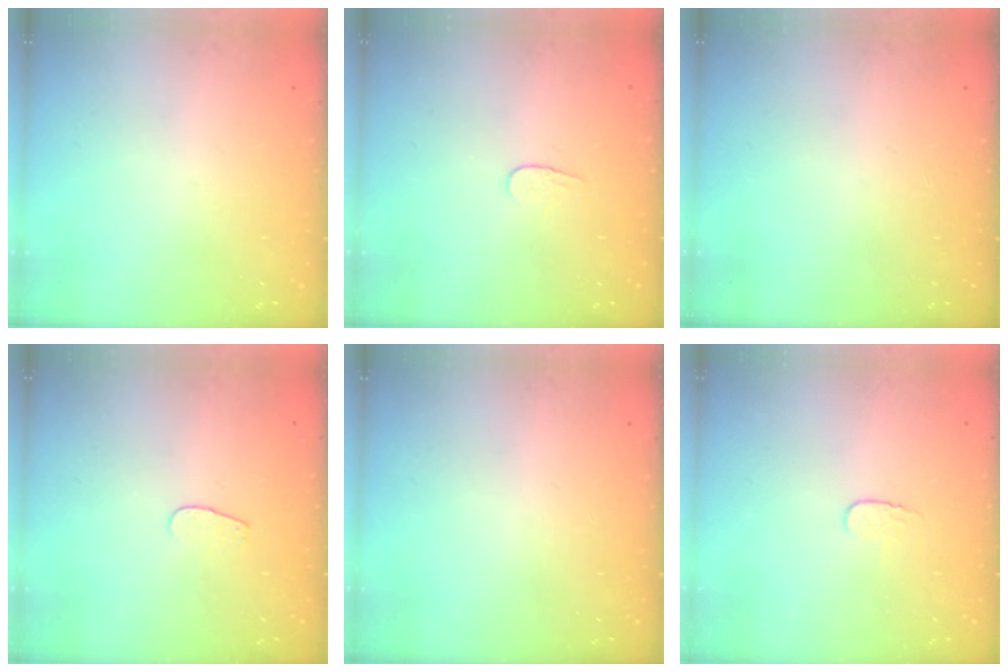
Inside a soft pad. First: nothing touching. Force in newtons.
{"total": 3.8, "press": 3.8, "slide": 0.3}
{"total": 0.0}
{"total": 2.6, "press": 2.5, "slide": 0.3}
{"total": 0.0}
{"total": 3.9, "press": 3.8, "slide": 0.4}